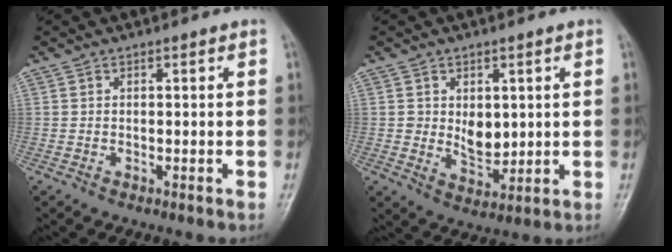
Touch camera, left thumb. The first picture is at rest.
{"total": 5.8, "force": [0.9, 4.0, 4.1], "torque": [-0.042, -0.016, 0.027]}